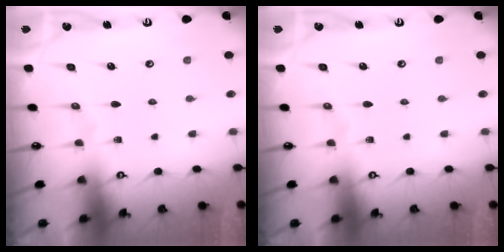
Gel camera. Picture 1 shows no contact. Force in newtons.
{"total": 0.0}